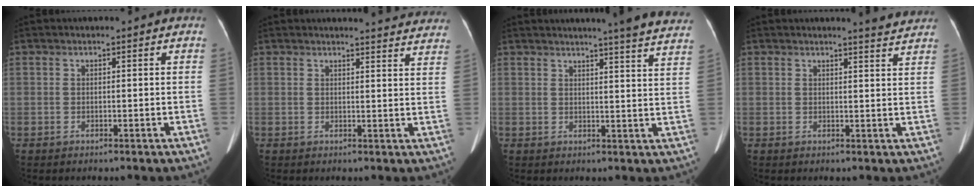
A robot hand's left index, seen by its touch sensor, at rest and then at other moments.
{"total": 12.3, "force": [11.9, 1.1, 2.6], "torque": [-0.008, -0.038, 0.109]}
{"total": 14.9, "force": [13.8, -0.6, 5.6], "torque": [-0.073, -0.053, 0.145]}
{"total": 3.5, "force": [3.3, -0.5, 0.8], "torque": [-0.016, -0.012, 0.030]}